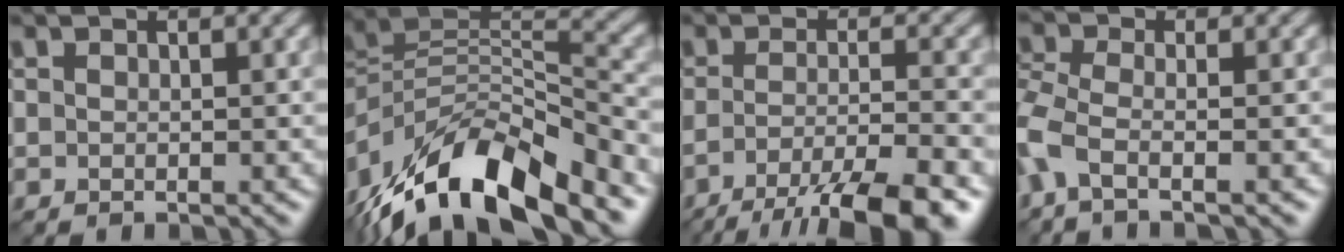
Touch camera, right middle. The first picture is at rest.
{"total": 12.7, "force": [-9.3, 3.5, 7.9], "torque": [-0.152, 0.020, -0.174]}
{"total": 8.6, "force": [-6.2, 1.0, 5.9], "torque": [-0.094, -0.007, -0.107]}
{"total": 4.0, "force": [-2.2, 1.1, 3.2], "torque": [-0.083, 0.000, -0.057]}